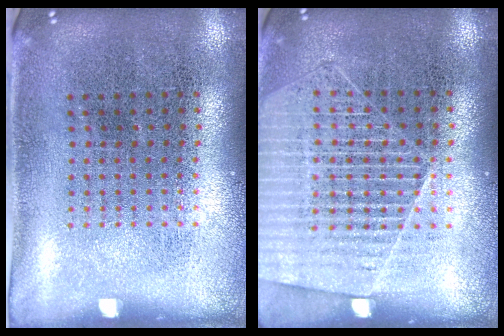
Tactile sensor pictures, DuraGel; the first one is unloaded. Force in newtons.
{"total": 1.4, "press": 1.3, "slide": 0.5}